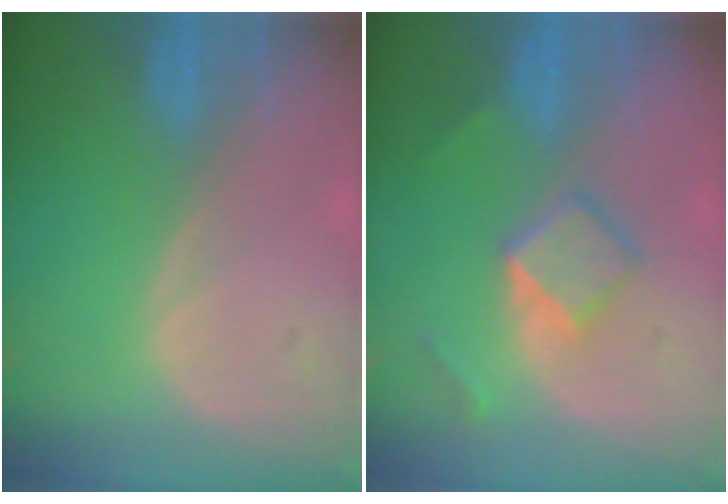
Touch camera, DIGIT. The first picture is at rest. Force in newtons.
{"total": 5.2, "press": 4.5, "slide": 2.6}